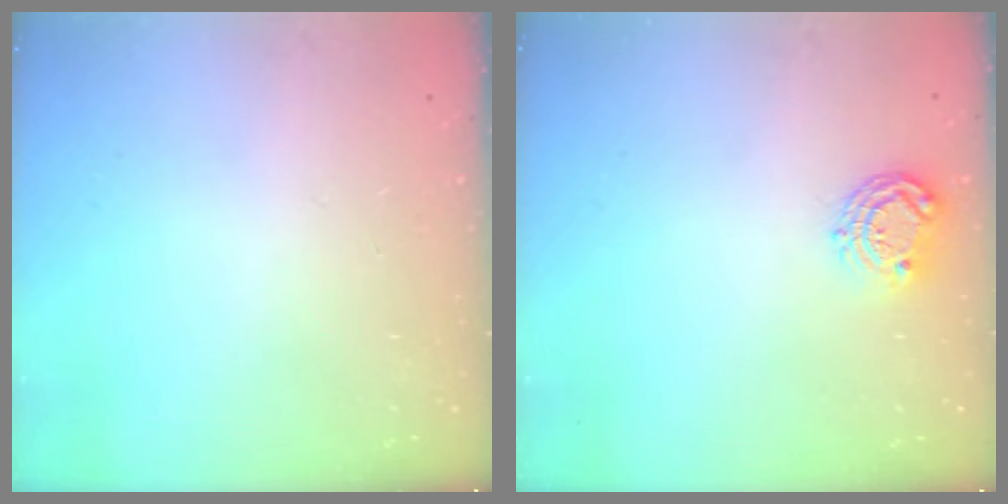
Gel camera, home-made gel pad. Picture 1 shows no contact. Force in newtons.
{"total": 7.4, "press": 7.4, "slide": 0.2}